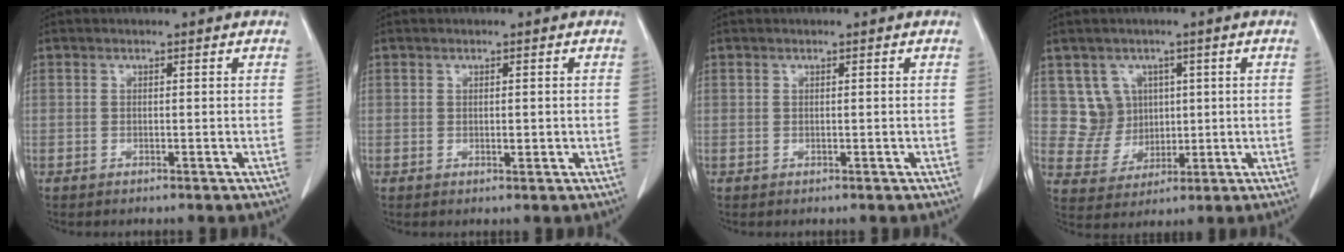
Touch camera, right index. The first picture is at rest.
{"total": 0.9, "force": [0.1, 0.5, 0.7], "torque": [-0.007, 0.001, 0.004]}
{"total": 0.0}
{"total": 6.1, "force": [2.2, 5.7, 0.3], "torque": [-0.003, 0.020, 0.051]}